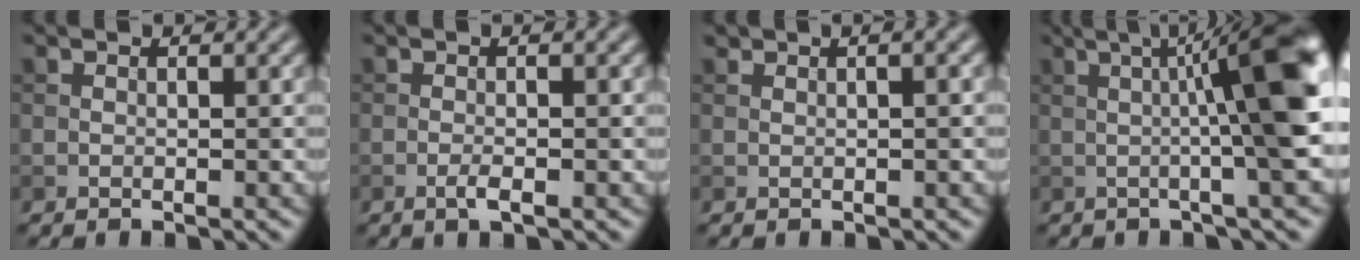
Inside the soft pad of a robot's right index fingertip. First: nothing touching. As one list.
[{"total": 1.9, "force": [-0.6, 0.3, 1.8], "torque": [-0.032, 0.001, -0.016]}, {"total": 2.2, "force": [1.1, 0.7, 1.8], "torque": [-0.019, -0.005, 0.010]}, {"total": 9.4, "force": [0.9, 1.2, 9.3], "torque": [-0.117, 0.015, 0.011]}]